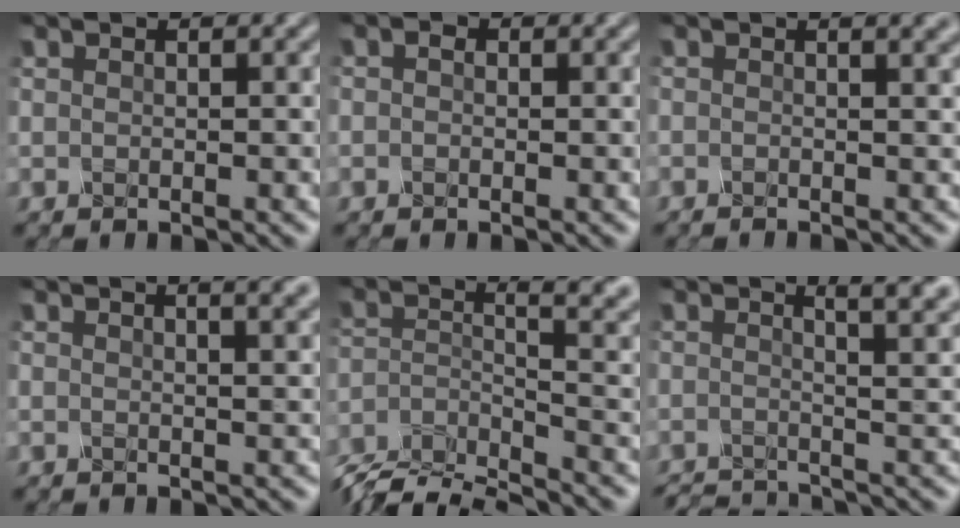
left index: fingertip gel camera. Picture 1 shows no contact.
{"total": 0.5, "force": [-0.4, 0.2, -0.2], "torque": [0.007, -0.004, -0.008]}
{"total": 3.5, "force": [0.4, 1.8, 2.9], "torque": [0.001, 0.024, -0.020]}
{"total": 7.7, "force": [4.5, 3.7, 5.1], "torque": [0.003, 0.054, 0.014]}
{"total": 8.3, "force": [-5.9, 2.4, 5.2], "torque": [-0.068, -0.016, -0.117]}
{"total": 6.1, "force": [0.4, 2.8, 5.4], "torque": [-0.018, 0.018, -0.011]}